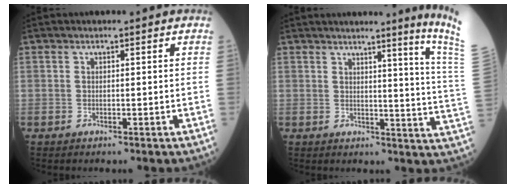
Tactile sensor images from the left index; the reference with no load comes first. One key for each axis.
{"total": 10.9, "fx": 8.1, "fy": -3.5, "fz": 6.3, "tx": -0.082, "ty": -0.080, "tz": 0.077}